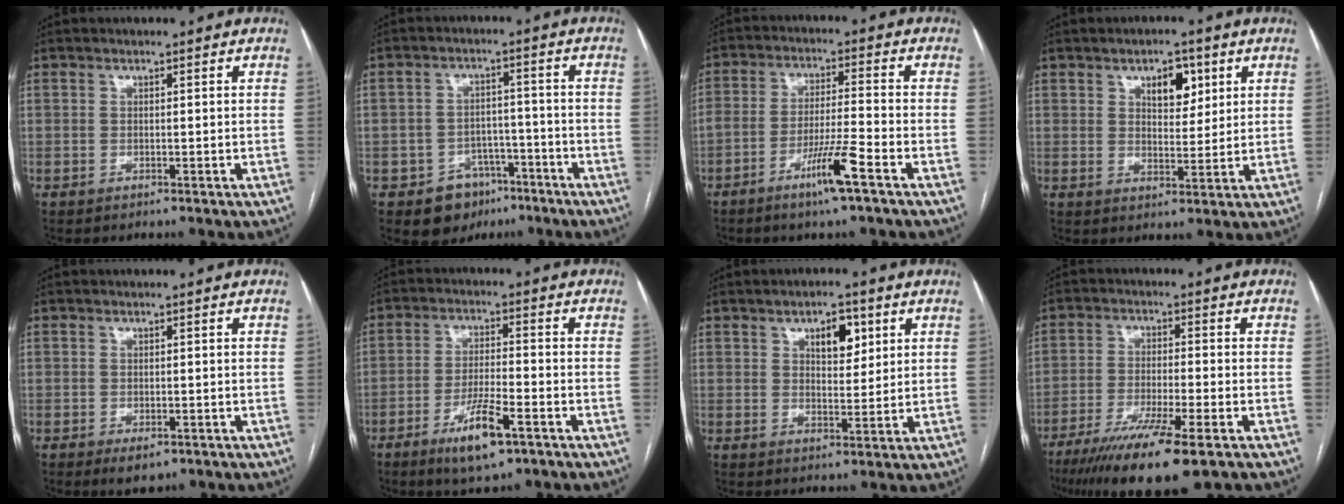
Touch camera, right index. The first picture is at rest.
{"total": 6.9, "force": [-3.8, 5.5, 1.5], "torque": [-0.014, 0.018, -0.046]}
{"total": 7.6, "force": [-4.4, -0.4, 6.2], "torque": [-0.115, -0.003, -0.080]}
{"total": 5.6, "force": [2.7, 2.8, 4.0], "torque": [-0.059, 0.005, 0.044]}
{"total": 2.7, "force": [-1.4, 1.4, 1.8], "torque": [-0.023, -0.003, -0.011]}
{"total": 8.1, "force": [-4.5, 1.4, 6.7], "torque": [-0.123, -0.012, -0.073]}
{"total": 5.4, "force": [2.5, 2.5, 4.1], "torque": [-0.063, 0.004, 0.041]}
{"total": 12.6, "force": [-8.0, 0.7, 9.8], "torque": [-0.170, -0.033, -0.132]}